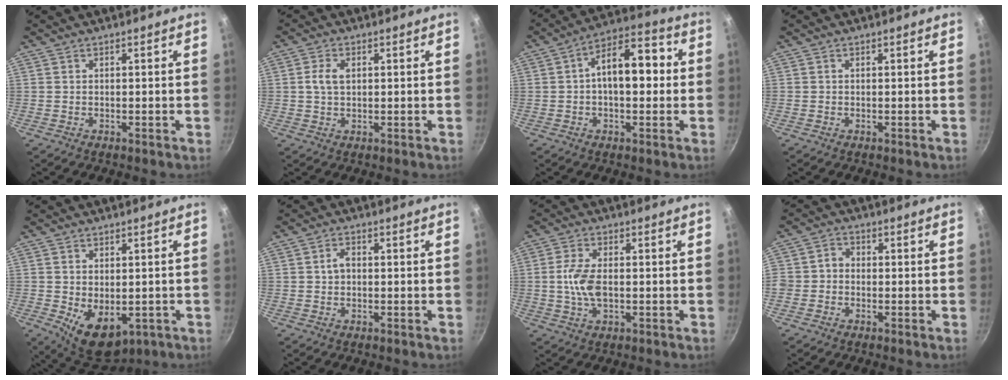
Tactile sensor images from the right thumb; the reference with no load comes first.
{"total": 3.7, "force": [0.7, 2.3, 2.8], "torque": [-0.057, 0.004, 0.012]}
{"total": 12.2, "force": [0.8, 6.5, 10.4], "torque": [-0.141, 0.036, 0.001]}
{"total": 0.0}
{"total": 9.8, "force": [-2.5, 5.9, 7.4], "torque": [-0.105, -0.009, -0.017]}
{"total": 2.3, "force": [0.0, 1.7, 1.5], "torque": [-0.020, 0.008, -0.002]}
{"total": 6.6, "force": [-0.3, 3.5, 5.6], "torque": [-0.120, 0.001, -0.007]}
{"total": 4.3, "force": [-0.8, 3.8, 1.9], "torque": [-0.017, 0.018, -0.021]}